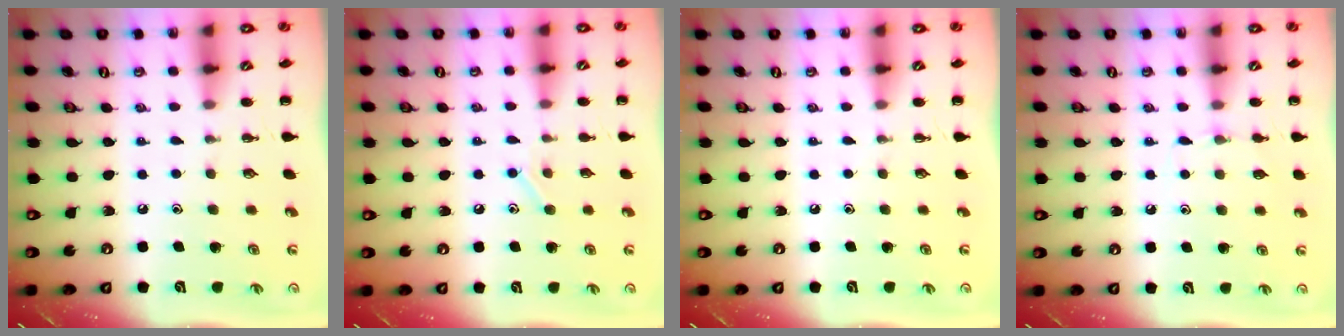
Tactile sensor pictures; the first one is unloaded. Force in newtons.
{"total": 7.8, "press": 7.6, "slide": 1.7}
{"total": 0.0}
{"total": 4.7, "press": 4.4, "slide": 1.5}